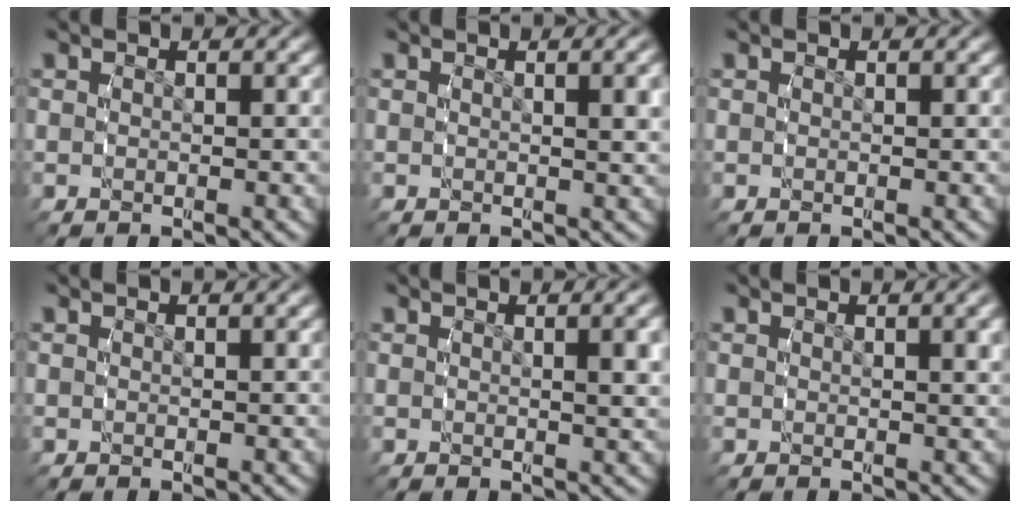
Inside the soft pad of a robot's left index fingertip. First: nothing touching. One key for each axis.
{"total": 1.4, "fx": 0.4, "fy": 0.0, "fz": 1.4, "tx": -0.017, "ty": -0.001, "tz": 0.006}
{"total": 0.0}
{"total": 0.0}
{"total": 1.7, "fx": 0.3, "fy": 0.0, "fz": 1.7, "tx": -0.023, "ty": -0.002, "tz": 0.007}
{"total": 0.9, "fx": 0.3, "fy": 0.0, "fz": 0.9, "tx": -0.011, "ty": -0.001, "tz": 0.006}